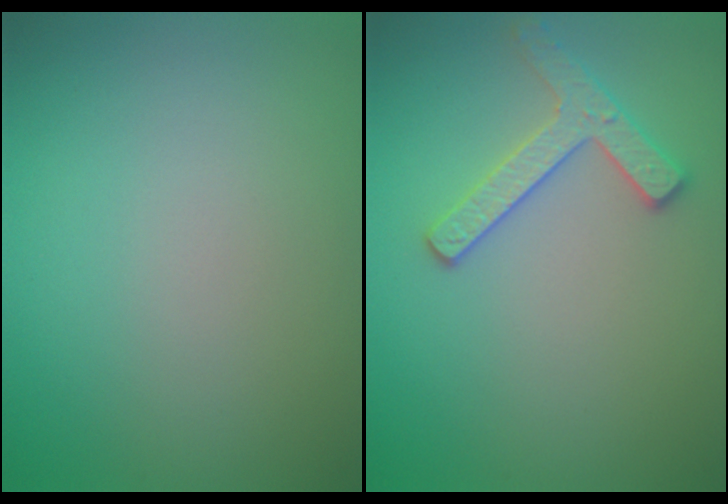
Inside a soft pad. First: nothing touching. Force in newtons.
{"total": 2.5, "press": 2.5, "slide": 0.4}